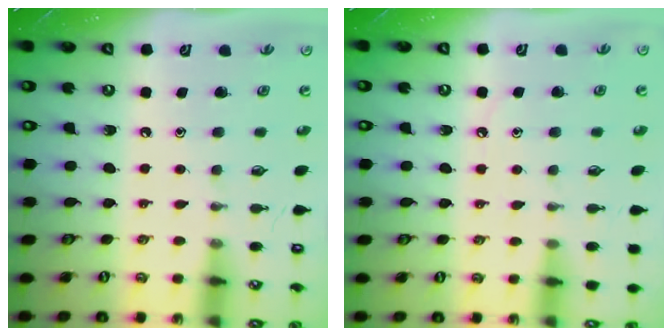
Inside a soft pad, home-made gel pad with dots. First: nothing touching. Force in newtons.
{"total": 4.8, "press": 4.7, "slide": 0.8}